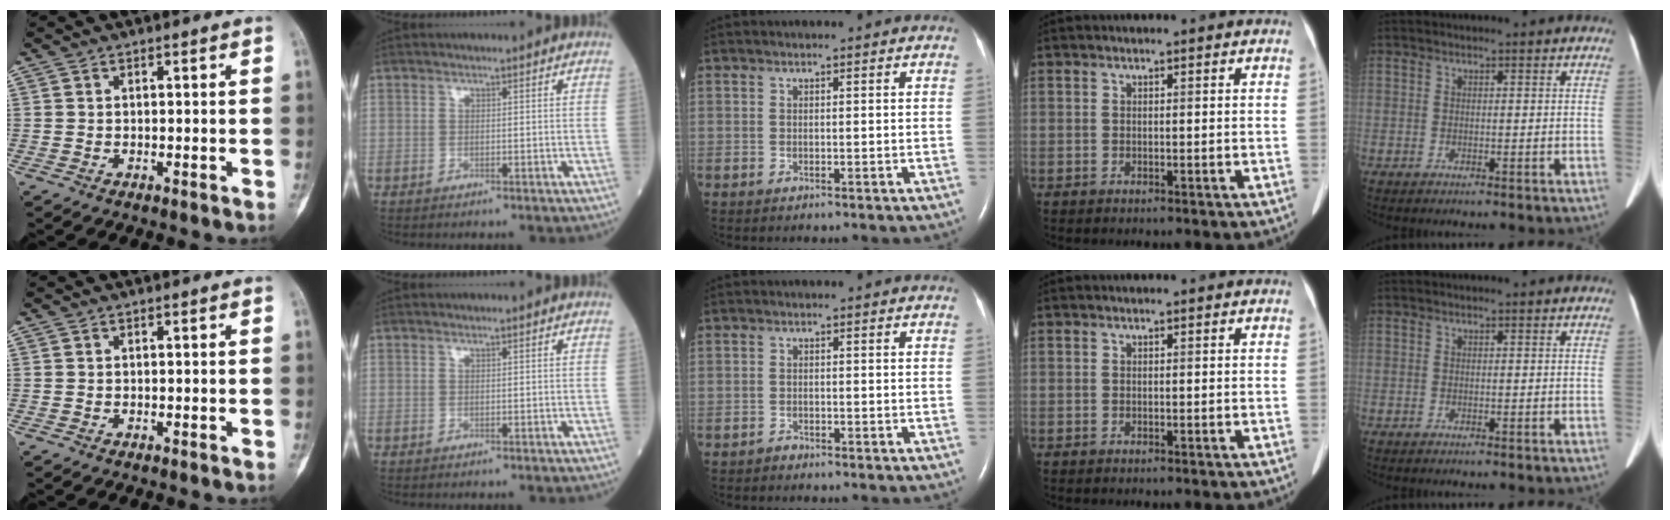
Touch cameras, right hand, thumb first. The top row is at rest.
{"middle": {"total": 0.8, "force": [-0.7, 0.2, 0.0], "torque": [-0.001, -0.001, -0.014]}}